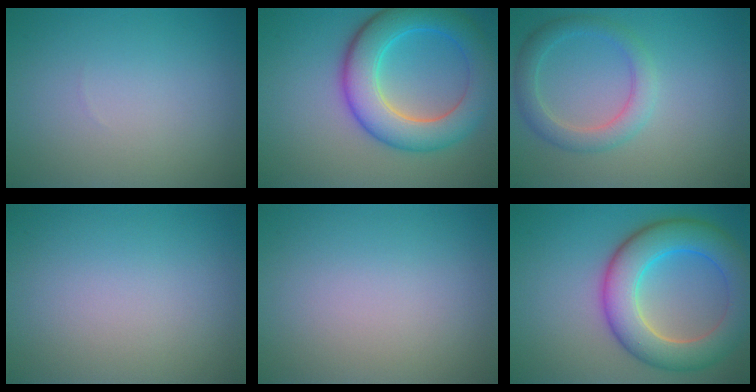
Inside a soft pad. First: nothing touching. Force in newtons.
{"total": 7.9, "press": 7.9, "slide": 0.3}
{"total": 3.0, "press": 3.0, "slide": 0.1}
{"total": 0.0}
{"total": 0.0}
{"total": 8.2, "press": 8.1, "slide": 0.3}